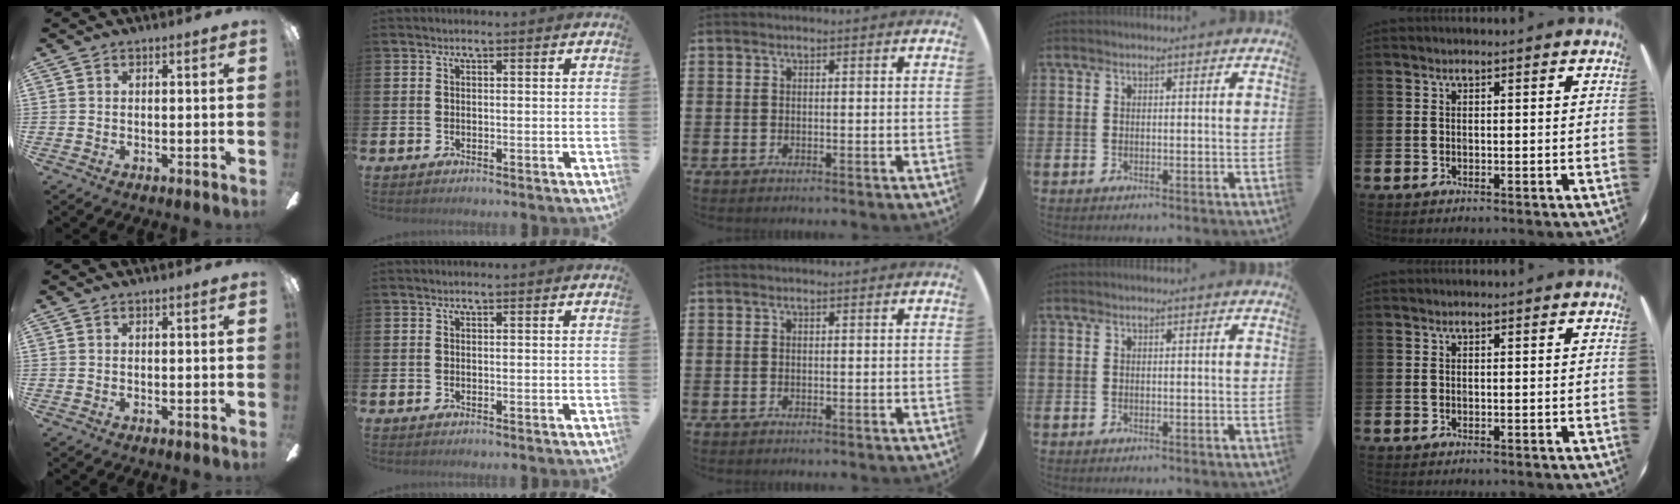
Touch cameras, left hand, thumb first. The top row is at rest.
{}